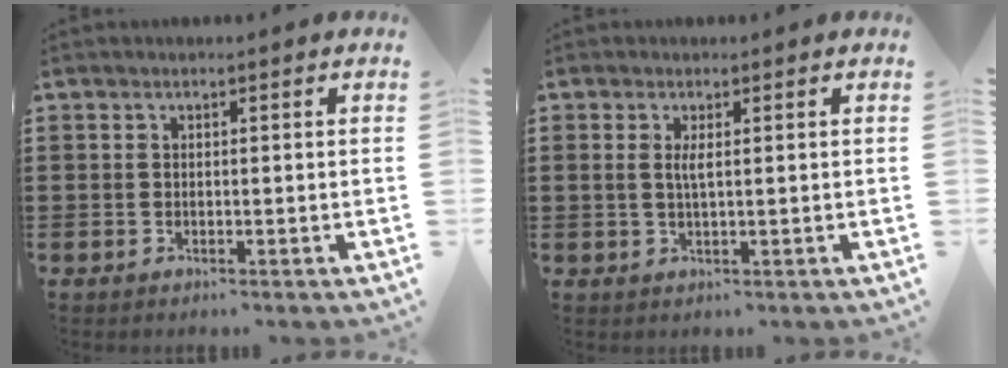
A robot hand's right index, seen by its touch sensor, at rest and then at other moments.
{"total": 1.8, "force": [0.4, 0.2, 1.8], "torque": [-0.037, 0.000, 0.005]}